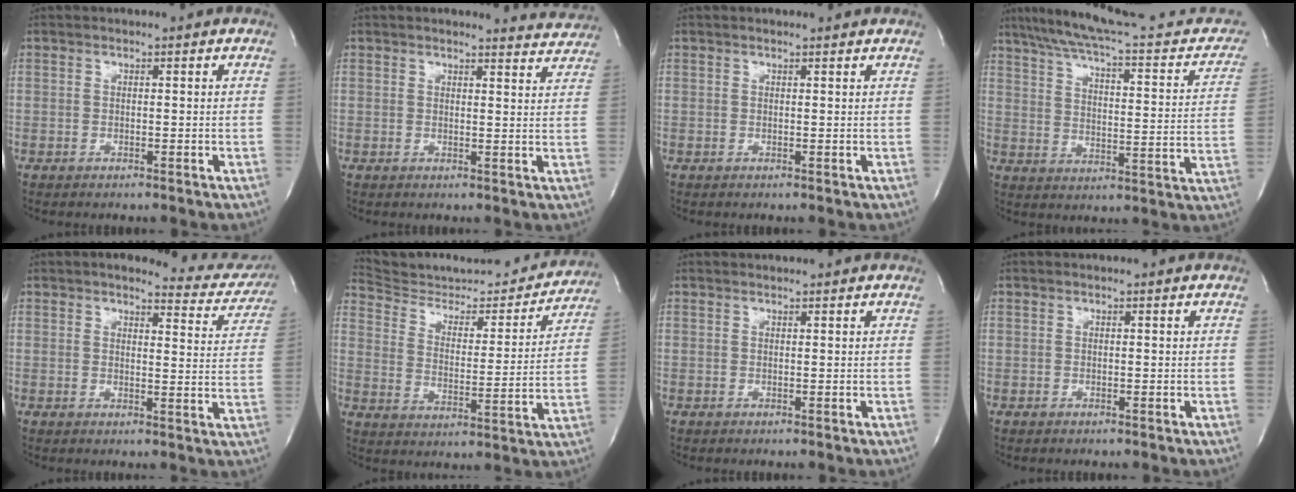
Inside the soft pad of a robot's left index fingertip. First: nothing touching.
{"total": 4.4, "force": [4.4, 0.1, -0.3], "torque": [-0.002, -0.027, 0.032]}
{"total": 1.4, "force": [1.4, 0.1, 0.3], "torque": [-0.010, 0.003, 0.013]}
{"total": 24.5, "force": [20.9, 4.2, 12.2], "torque": [-0.182, -0.012, 0.267]}
{"total": 10.2, "force": [9.6, 2.0, 2.7], "torque": [-0.016, -0.031, 0.091]}
{"total": 20.0, "force": [19.3, 3.8, 3.9], "torque": [-0.052, -0.033, 0.271]}
{"total": 0.9, "force": [0.9, 0.0, 0.0], "torque": [-0.005, 0.006, 0.014]}
{"total": 0.0}